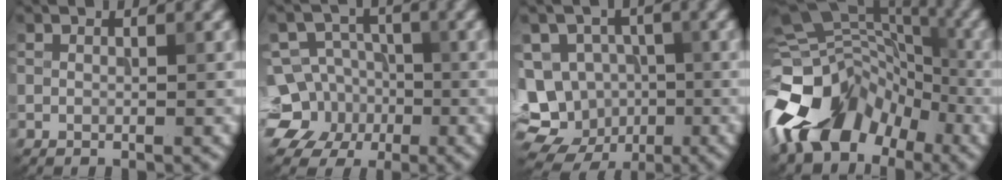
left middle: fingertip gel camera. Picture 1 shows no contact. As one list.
[{"total": 8.5, "force": [-3.0, 7.6, 2.1], "torque": [-0.036, 0.007, -0.073]}, {"total": 13.6, "force": [-4.3, 11.8, 5.2], "torque": [-0.105, -0.005, -0.076]}, {"total": 13.8, "force": [-7.3, 9.4, 7.0], "torque": [-0.143, 0.015, -0.141]}]